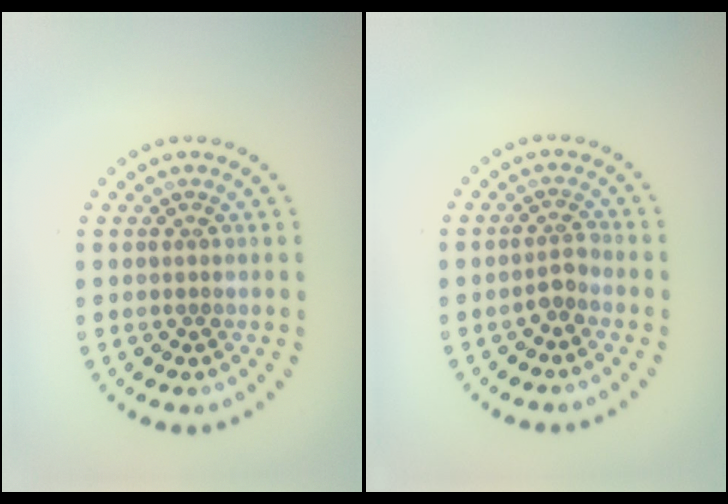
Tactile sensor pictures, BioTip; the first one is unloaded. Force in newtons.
{"total": 1.4, "press": 1.0, "slide": 0.9}